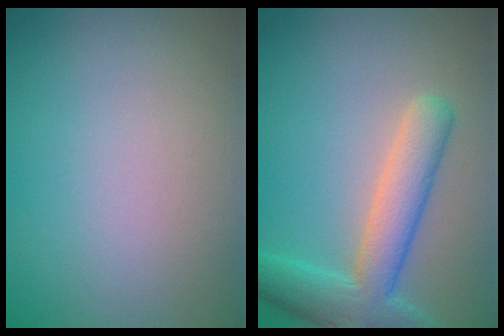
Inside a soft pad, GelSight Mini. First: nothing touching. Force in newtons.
{"total": 6.2, "press": 6.2, "slide": 0.4}